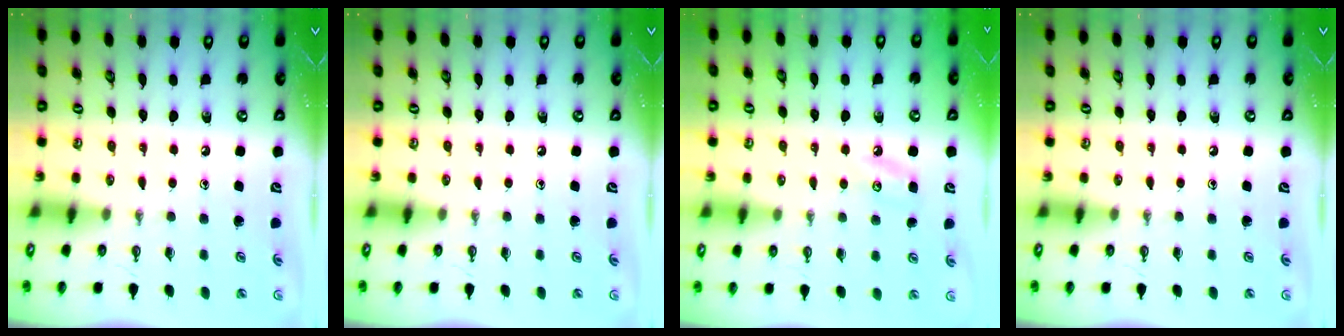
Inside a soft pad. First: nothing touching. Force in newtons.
{"total": 0.0}
{"total": 4.9, "press": 4.9, "slide": 0.5}
{"total": 0.0}